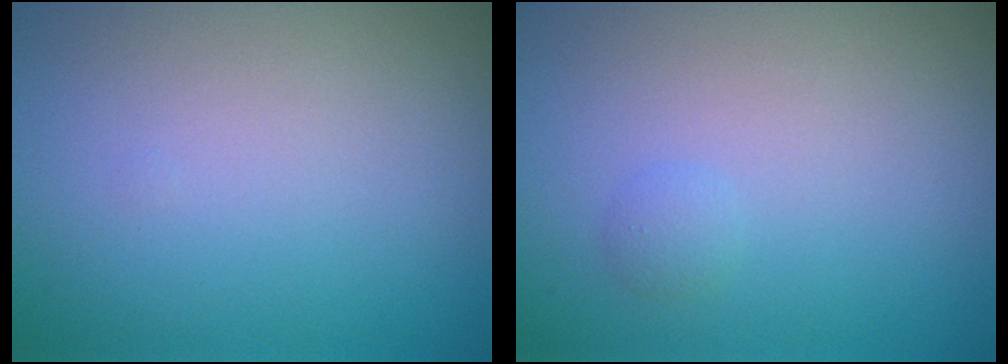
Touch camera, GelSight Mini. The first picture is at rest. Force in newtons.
{"total": 0.7, "press": 0.7, "slide": 0.1}